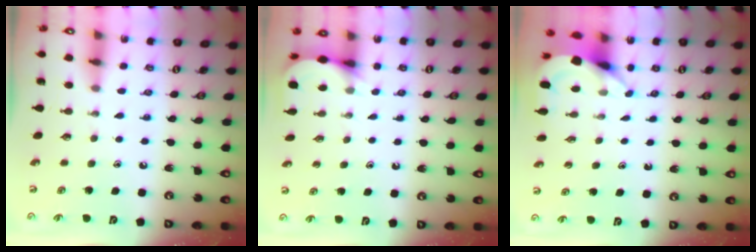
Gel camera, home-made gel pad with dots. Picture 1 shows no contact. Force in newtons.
{"total": 3.8, "press": 3.8, "slide": 0.5}
{"total": 3.8, "press": 3.8, "slide": 0.2}